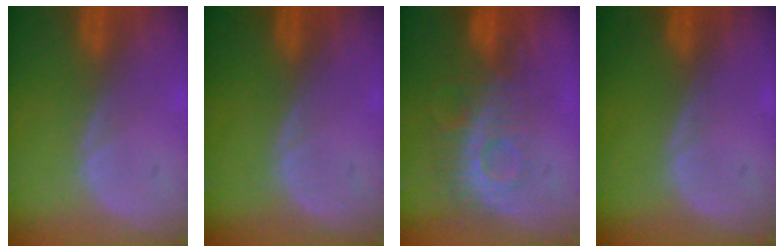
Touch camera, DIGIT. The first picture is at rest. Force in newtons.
{"total": 0.0}
{"total": 9.3, "press": 8.2, "slide": 4.3}
{"total": 0.0}